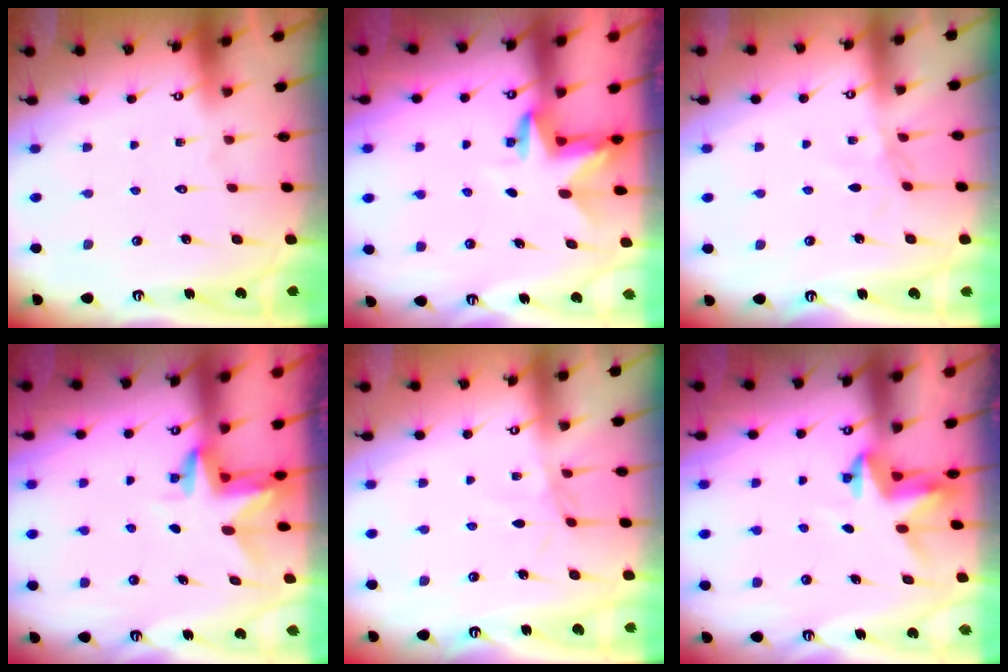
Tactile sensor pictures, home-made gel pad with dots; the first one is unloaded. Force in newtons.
{"total": 3.4, "press": 3.4, "slide": 0.2}
{"total": 2.2, "press": 2.2, "slide": 0.3}
{"total": 2.9, "press": 2.9, "slide": 0.2}
{"total": 1.7, "press": 1.7, "slide": 0.5}
{"total": 3.6, "press": 3.6, "slide": 0.3}